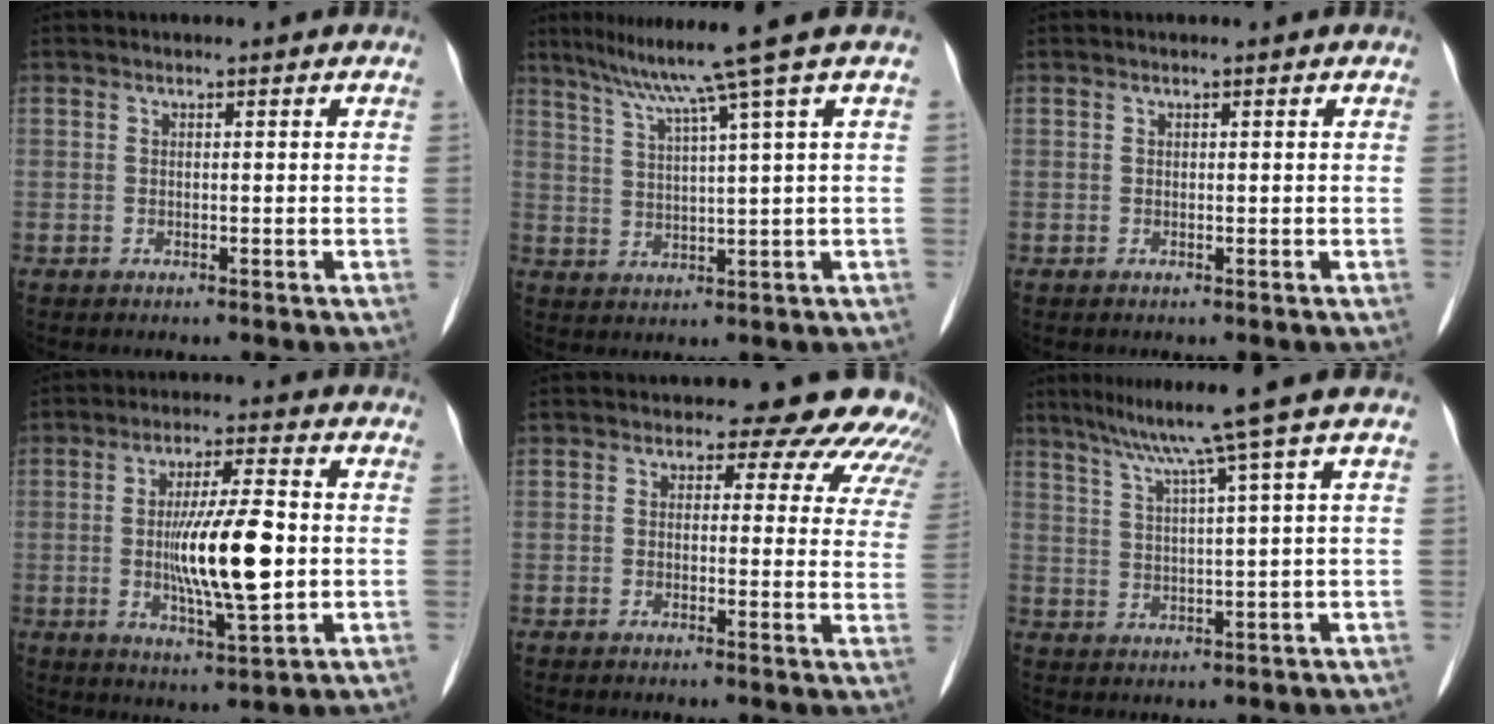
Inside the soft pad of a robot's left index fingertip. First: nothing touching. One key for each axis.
{"total": 8.9, "fx": 6.1, "fy": -2.9, "fz": 5.9, "tx": -0.096, "ty": 0.005, "tz": 0.101}
{"total": 0.0}
{"total": 11.5, "fx": -0.6, "fy": 1.8, "fz": 11.4, "tx": -0.210, "ty": -0.008, "tz": -0.011}
{"total": 12.3, "fx": 11.0, "fy": 4.7, "fz": 3.1, "tx": 0.005, "ty": -0.016, "tz": 0.082}
{"total": 8.2, "fx": 5.7, "fy": -2.7, "fz": 5.2, "tx": -0.085, "ty": 0.007, "tz": 0.094}